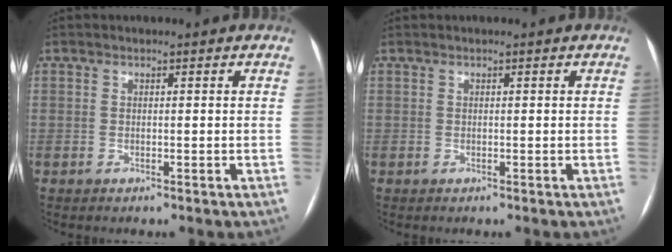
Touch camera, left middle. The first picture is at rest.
{"total": 0.0}